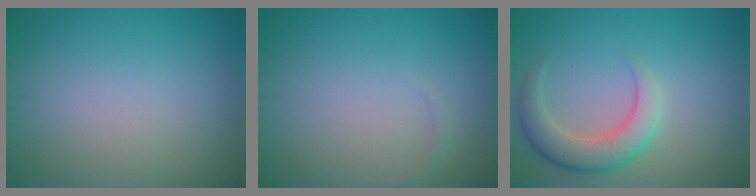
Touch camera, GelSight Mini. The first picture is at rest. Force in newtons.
{"total": 0.6, "press": 0.6, "slide": 0.0}
{"total": 4.3, "press": 4.3, "slide": 0.2}